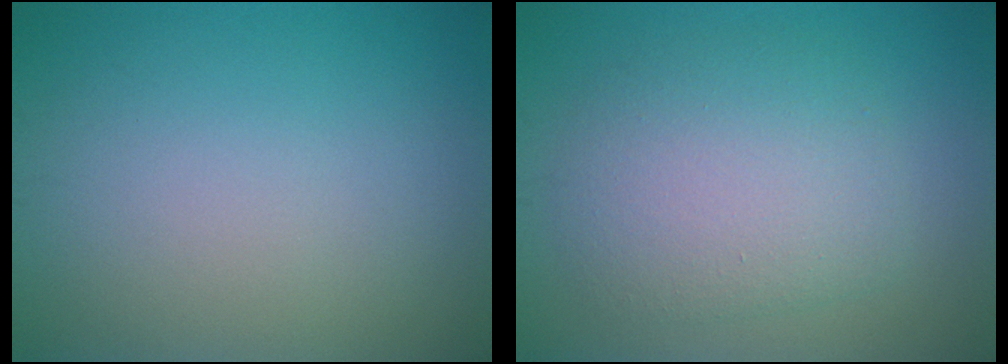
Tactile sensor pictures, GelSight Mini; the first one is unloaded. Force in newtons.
{"total": 5.5, "press": 5.5, "slide": 0.2}